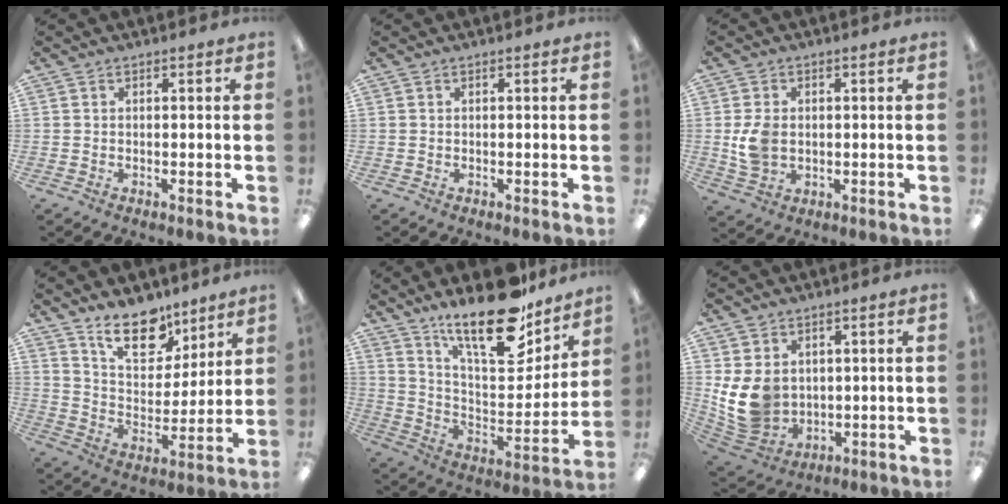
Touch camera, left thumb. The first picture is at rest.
{"total": 0.0}
{"total": 7.3, "force": [0.3, 5.4, 4.8], "torque": [-0.100, 0.004, 0.007]}
{"total": 14.2, "force": [10.5, 7.0, 6.5], "torque": [-0.096, -0.065, 0.192]}
{"total": 21.6, "force": [16.5, 7.0, 12.1], "torque": [-0.191, -0.118, 0.281]}
{"total": 11.7, "force": [1.8, 9.8, 6.2], "torque": [-0.154, -0.014, 0.040]}